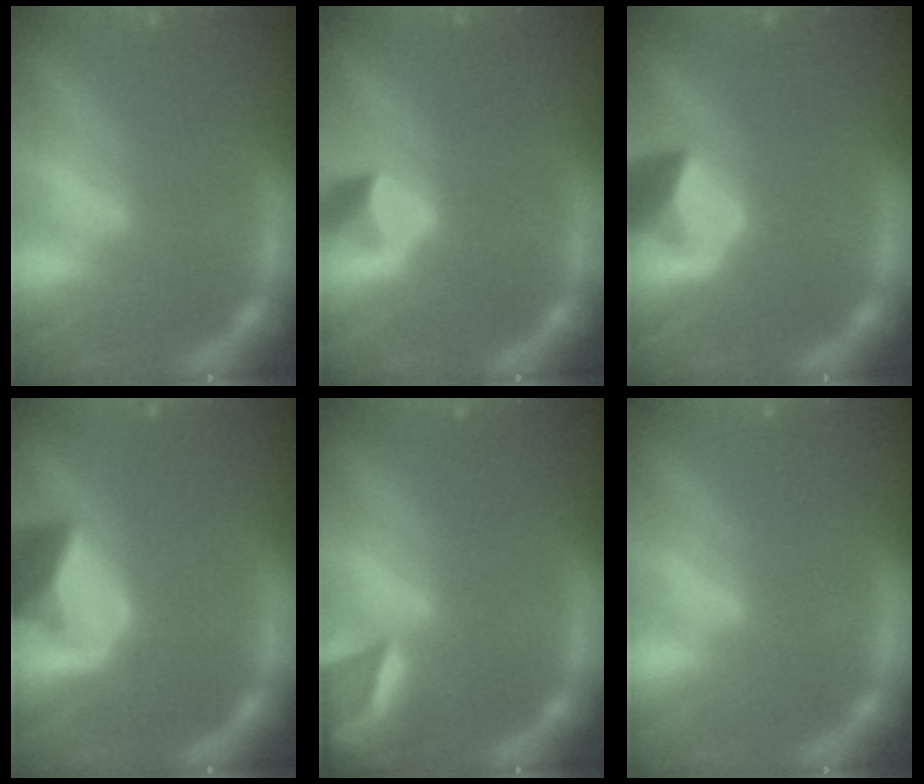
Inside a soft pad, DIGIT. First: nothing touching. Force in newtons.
{"total": 1.9}
{"total": 4.0}
{"total": 6.4}
{"total": 4.4}
{"total": 0.0}